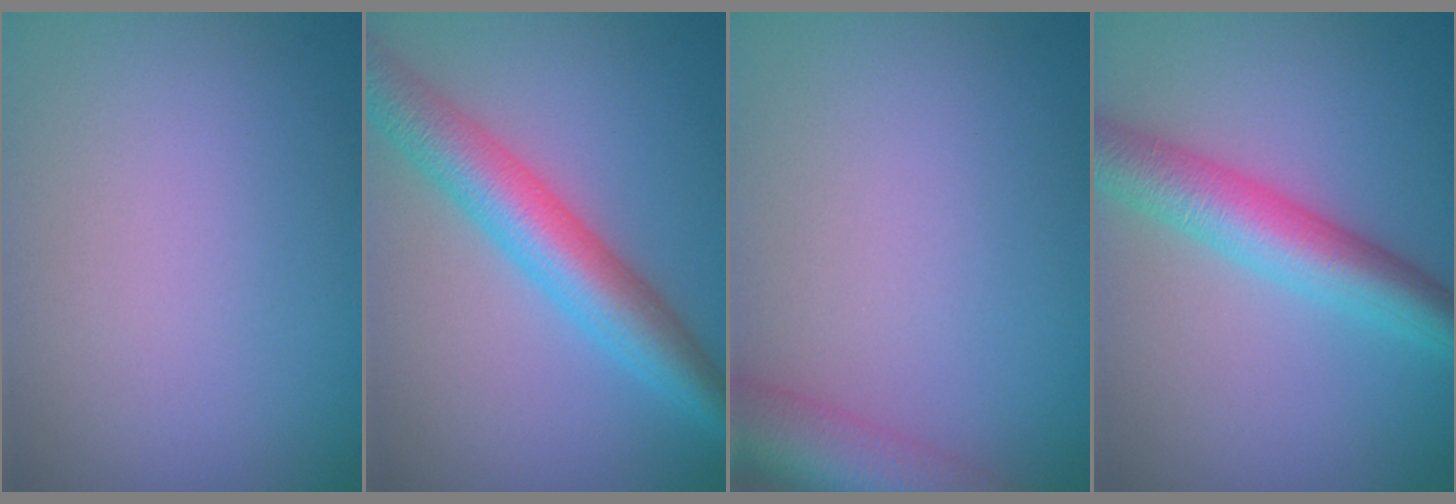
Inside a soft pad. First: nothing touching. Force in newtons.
{"total": 6.4, "press": 6.4, "slide": 0.2}
{"total": 6.4, "press": 6.4, "slide": 0.4}
{"total": 6.0, "press": 6.0, "slide": 0.0}